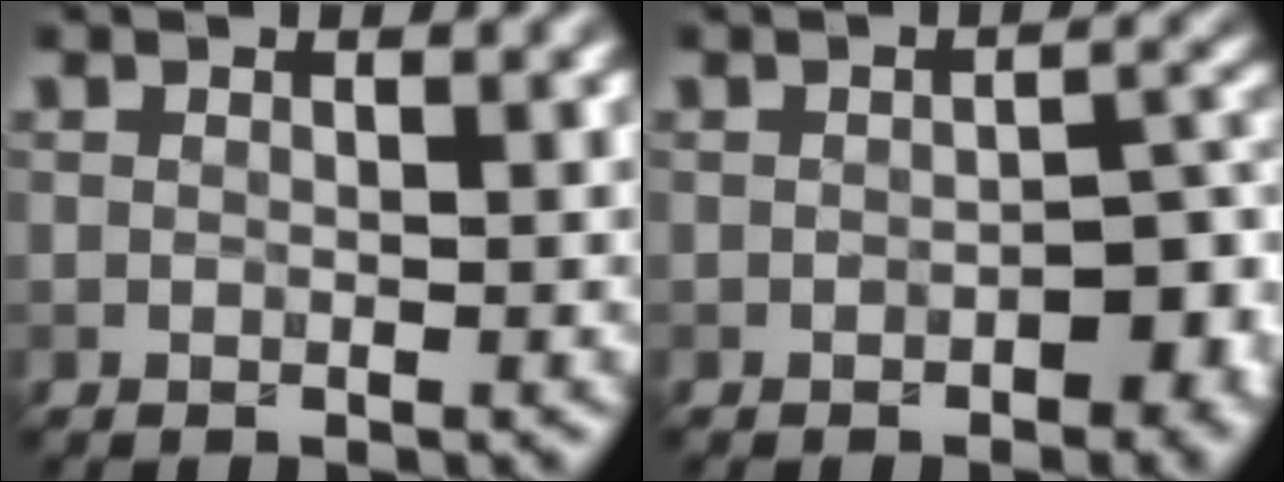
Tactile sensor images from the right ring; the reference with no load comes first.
{"total": 3.9, "force": [-1.6, 2.0, 3.0], "torque": [-0.034, 0.005, -0.023]}